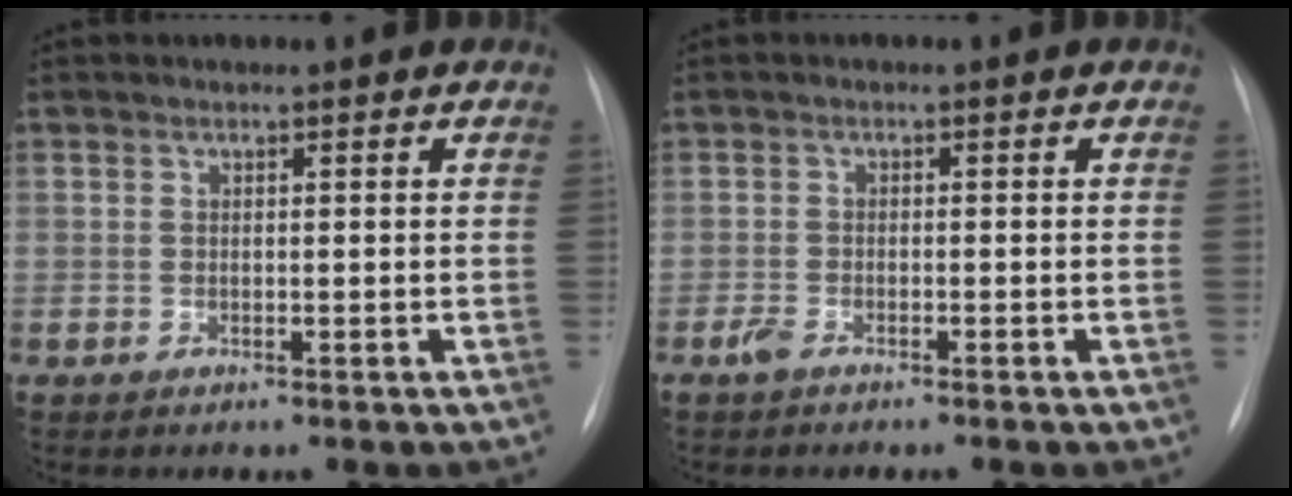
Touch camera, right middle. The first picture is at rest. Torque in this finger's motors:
{"motor_torque": [-0.31, 0.06, 0.05, 0.00]}